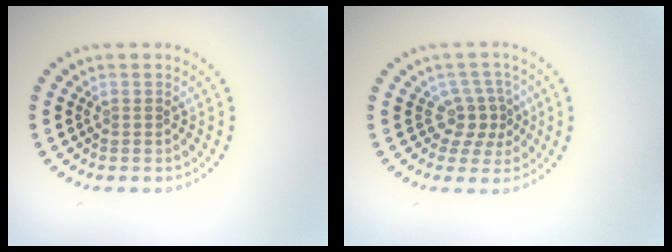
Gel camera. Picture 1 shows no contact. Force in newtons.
{"total": 2.6, "press": 1.8, "slide": 1.9}